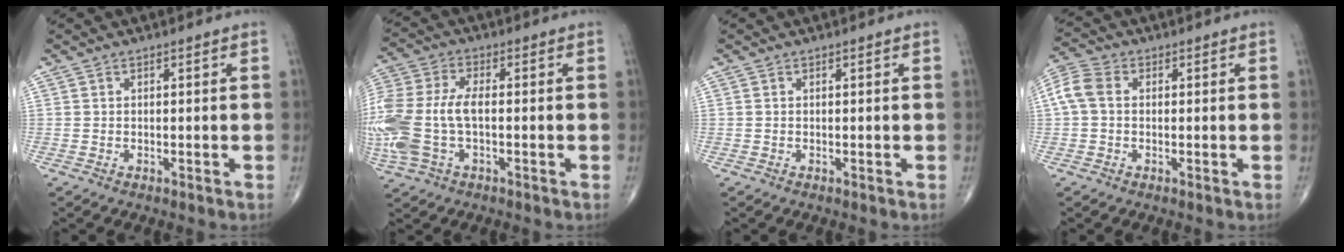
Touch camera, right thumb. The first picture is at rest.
{"total": 16.4, "force": [-1.9, 8.8, 13.8], "torque": [-0.353, 0.012, -0.032]}
{"total": 0.0}
{"total": 5.8, "force": [0.5, 4.2, 4.0], "torque": [-0.095, 0.021, 0.004]}